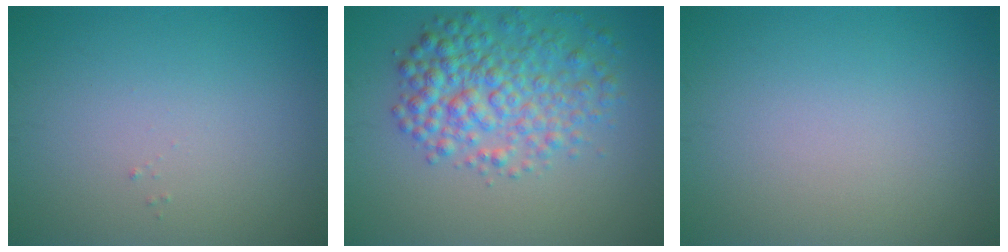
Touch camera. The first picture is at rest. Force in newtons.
{"total": 5.8, "press": 5.8, "slide": 0.2}
{"total": 0.0}